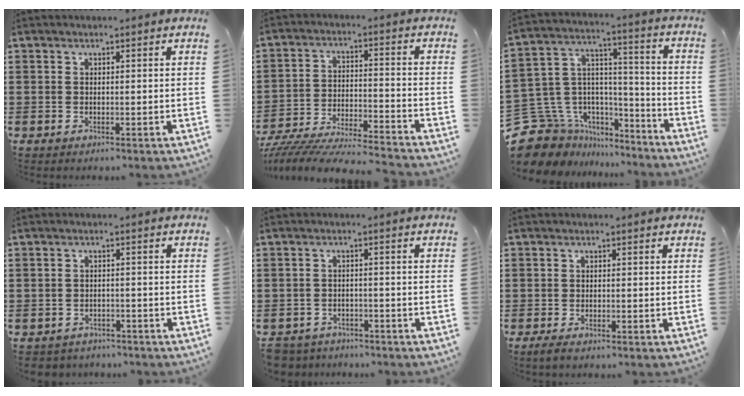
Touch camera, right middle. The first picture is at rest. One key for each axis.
{"total": 7.2, "fx": -7.0, "fy": 0.5, "fz": 1.6, "tx": -0.038, "ty": 0.002, "tz": -0.141}
{"total": 10.9, "fx": -7.5, "fy": 7.7, "fz": 1.9, "tx": -0.084, "ty": 0.007, "tz": -0.142}
{"total": 2.2, "fx": -2.1, "fy": 0.7, "fz": -0.3, "tx": -0.004, "ty": 0.001, "tz": -0.049}
{"total": 3.2, "fx": -3.1, "fy": 0.7, "fz": -0.2, "tx": -0.005, "ty": 0.000, "tz": -0.068}
{"total": 1.4, "fx": -1.0, "fy": 0.8, "fz": 0.5, "tx": -0.018, "ty": 0.000, "tz": -0.024}